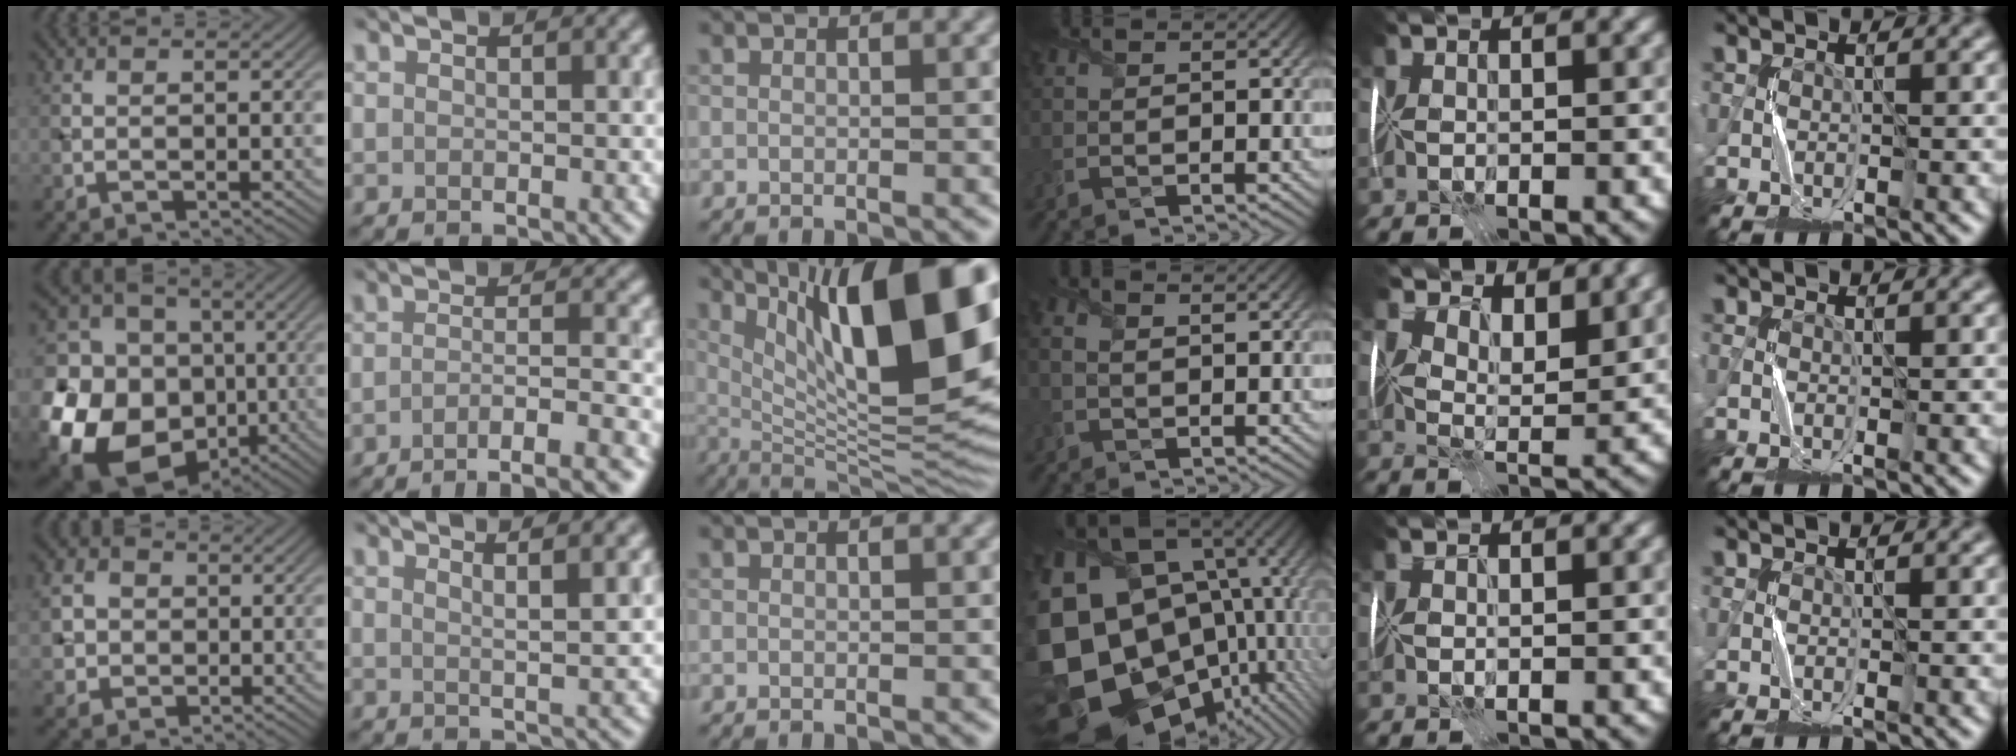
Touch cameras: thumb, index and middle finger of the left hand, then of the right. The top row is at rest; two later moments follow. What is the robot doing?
{"motion": "fold", "object": "memory foam"}